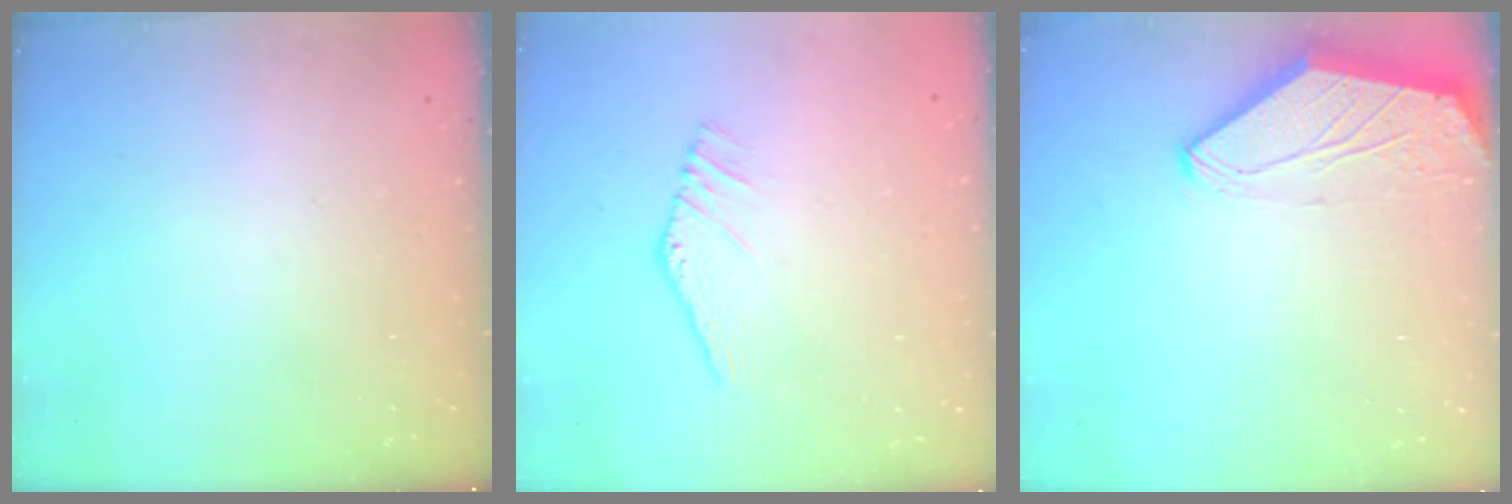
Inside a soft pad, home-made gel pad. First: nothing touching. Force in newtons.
{"total": 2.0, "press": 2.0, "slide": 0.2}
{"total": 0.0}